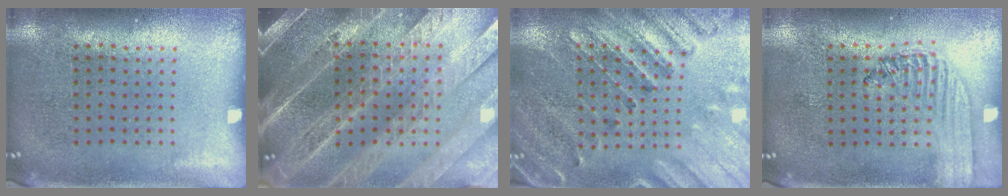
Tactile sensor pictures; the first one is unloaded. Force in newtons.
{"total": 5.1, "press": 4.4, "slide": 2.6}
{"total": 2.7, "press": 2.6, "slide": 0.9}
{"total": 1.4, "press": 1.4, "slide": 0.5}